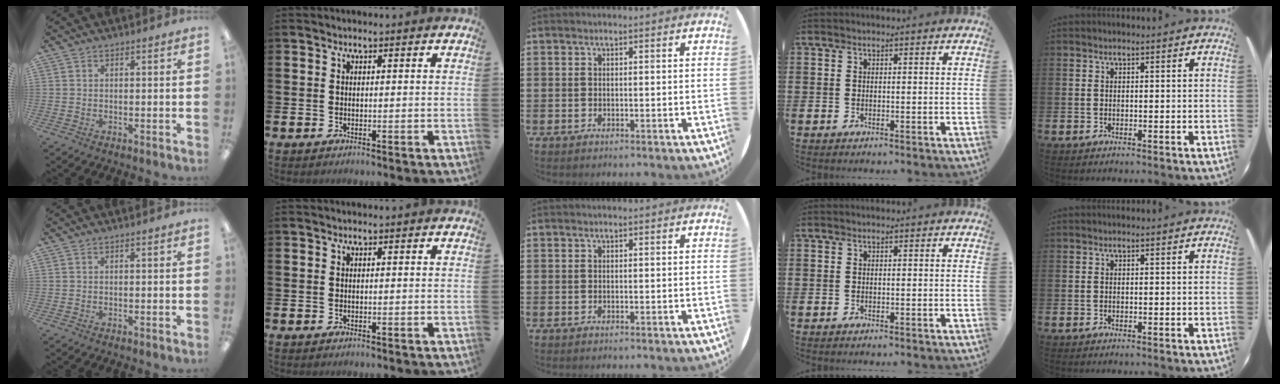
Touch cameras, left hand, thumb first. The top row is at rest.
{}